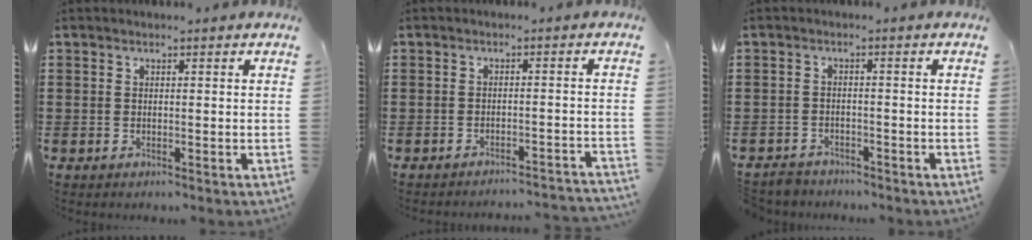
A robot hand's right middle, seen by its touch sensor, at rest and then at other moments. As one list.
[{"total": 2.3, "force": [-2.2, -0.3, 0.4], "torque": [-0.008, 0.001, -0.047]}, {"total": 2.4, "force": [-2.4, 0.5, -0.2], "torque": [-0.005, -0.001, -0.053]}]